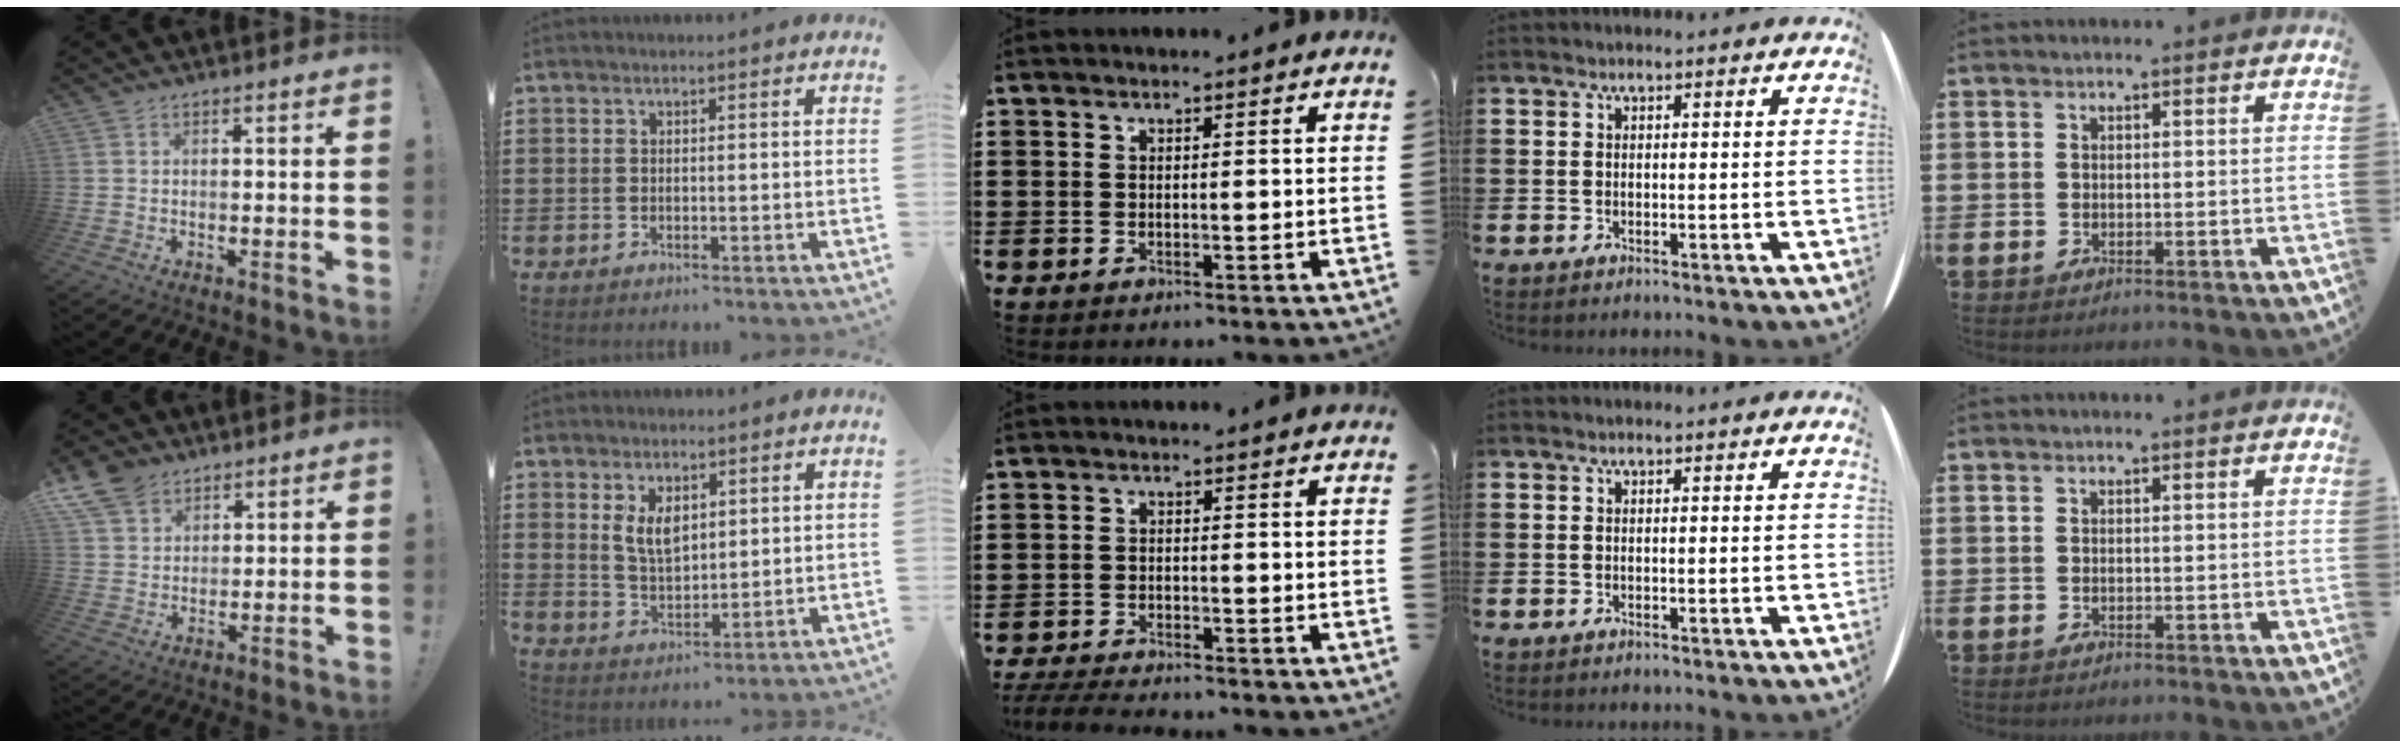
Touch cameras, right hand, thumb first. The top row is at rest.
{"thumb": {"total": 9.2, "force": [6.2, 6.1, 2.9], "torque": [-0.060, -0.032, 0.126]}, "index": {"total": 4.7, "force": [2.2, 2.4, 3.4], "torque": [-0.066, 0.003, 0.038]}, "middle": {"total": 3.4, "force": [-3.3, 0.4, 0.7], "torque": [-0.020, -0.001, -0.071]}}